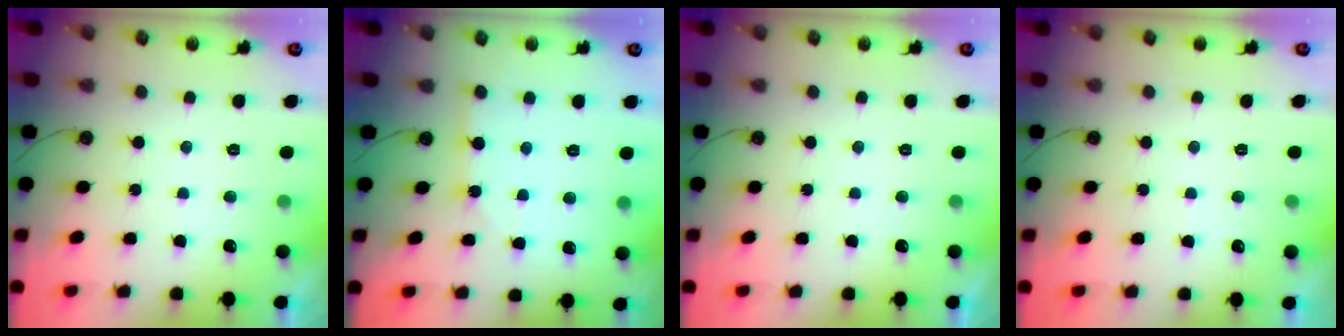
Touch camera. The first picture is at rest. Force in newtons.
{"total": 3.6, "press": 3.6, "slide": 0.1}
{"total": 0.0}
{"total": 2.9, "press": 2.9, "slide": 0.4}